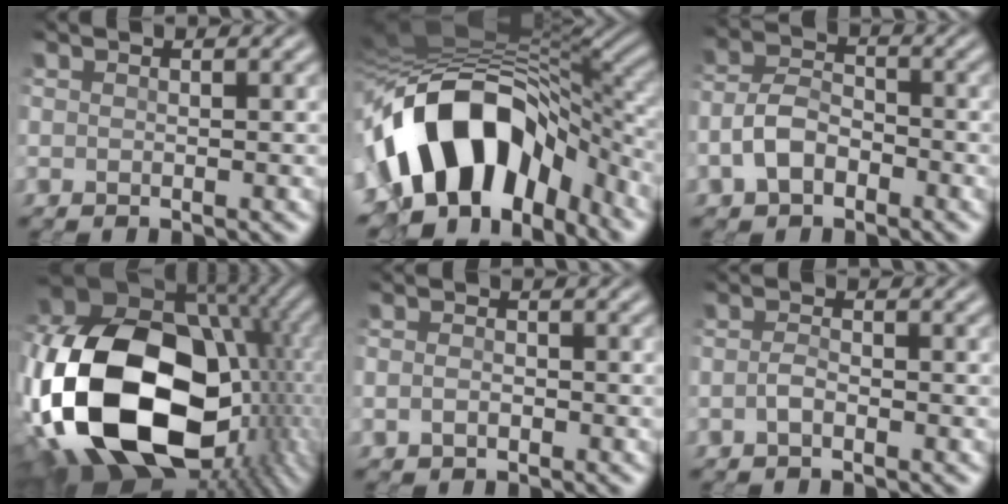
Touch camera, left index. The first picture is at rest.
{"total": 14.0, "force": [-5.3, 8.6, 9.6], "torque": [-0.157, 0.010, -0.093]}
{"total": 3.9, "force": [-2.0, 2.4, 2.4], "torque": [-0.055, 0.010, -0.043]}
{"total": 21.3, "force": [-3.3, 13.8, 15.9], "torque": [-0.363, -0.006, -0.047]}
{"total": 1.0, "force": [-0.5, 0.6, 0.6], "torque": [-0.013, 0.004, -0.013]}
{"total": 1.0, "force": [-0.4, 0.2, 0.9], "torque": [-0.023, 0.006, -0.010]}